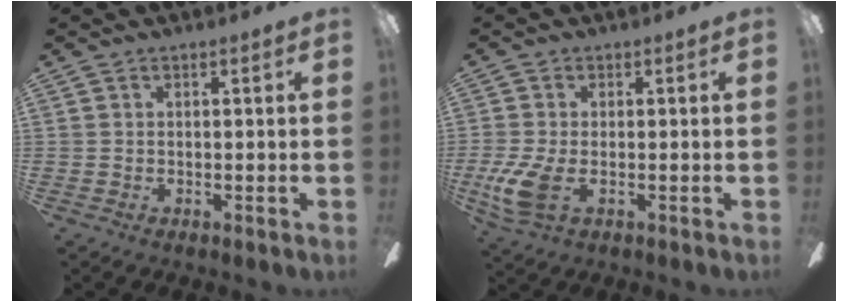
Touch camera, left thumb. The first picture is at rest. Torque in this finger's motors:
{"motor_torque": [-0.03, 0.23, 0.05, -0.04, 0.03]}